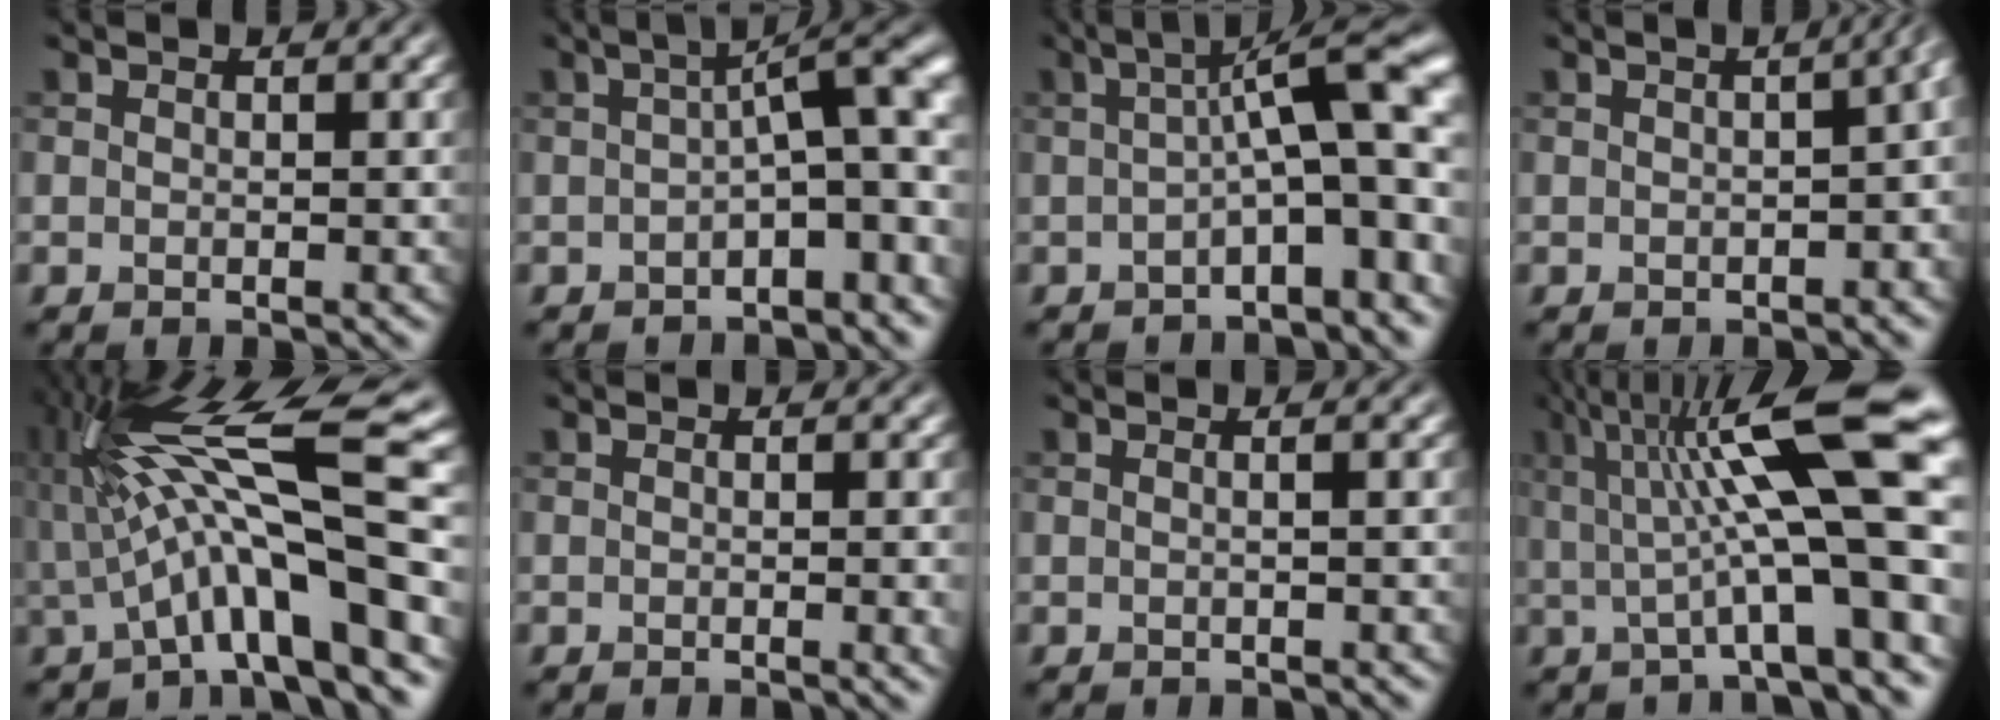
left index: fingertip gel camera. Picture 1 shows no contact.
{"total": 7.6, "force": [-0.6, 2.1, 7.2], "torque": [-0.093, 0.015, -0.017]}
{"total": 9.9, "force": [-0.5, 2.3, 9.6], "torque": [-0.123, 0.022, -0.016]}
{"total": 7.3, "force": [-0.4, 3.3, 6.5], "torque": [-0.016, 0.007, -0.009]}
{"total": 12.5, "force": [0.5, 2.8, 12.1], "torque": [-0.204, 0.015, 0.003]}
{"total": 2.5, "force": [-0.3, 0.9, 2.3], "torque": [-0.016, -0.001, -0.002]}
{"total": 1.3, "force": [0.2, 0.6, 1.1], "torque": [-0.009, -0.002, -0.011]}
{"total": 13.9, "force": [2.5, 3.1, 13.4], "torque": [-0.191, 0.013, 0.038]}